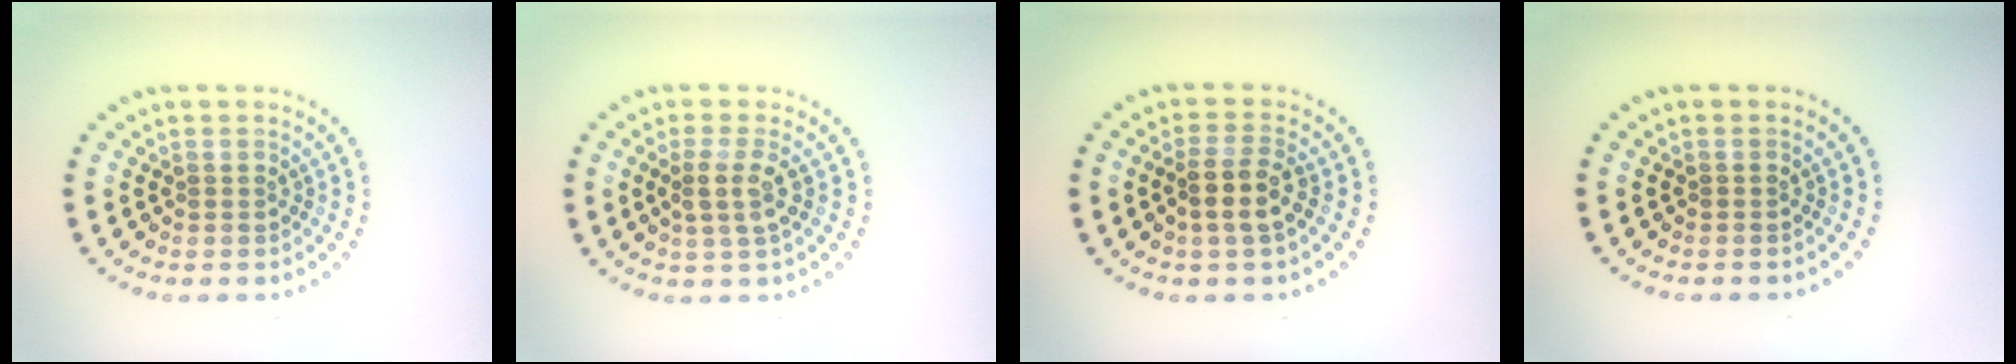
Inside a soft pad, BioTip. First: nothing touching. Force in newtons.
{"total": 2.2, "press": 1.9, "slide": 1.2}
{"total": 2.7, "press": 2.5, "slide": 1.2}
{"total": 0.0}